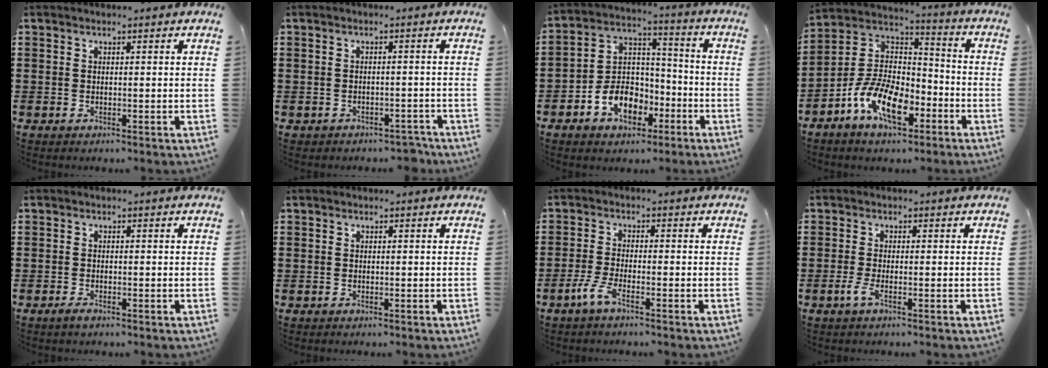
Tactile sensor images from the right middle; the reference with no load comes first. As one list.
[{"total": 2.1, "force": [-2.0, 0.7, 0.0], "torque": [-0.007, 0.001, -0.044]}, {"total": 8.3, "force": [-4.5, 6.0, 3.6], "torque": [-0.088, 0.018, -0.086]}, {"total": 11.5, "force": [-6.6, 5.7, 7.6], "torque": [-0.174, 0.004, -0.131]}, {"total": 1.2, "force": [-0.9, 0.4, 0.7], "torque": [-0.015, -0.002, -0.017]}, {"total": 0.9, "force": [-0.5, 0.7, 0.0], "torque": [-0.001, 0.003, -0.012]}, {"total": 3.8, "force": [-2.6, 0.7, 2.7], "torque": [-0.074, -0.005, -0.056]}, {"total": 2.1, "force": [-1.1, 0.5, 1.8], "torque": [-0.054, -0.008, -0.028]}]